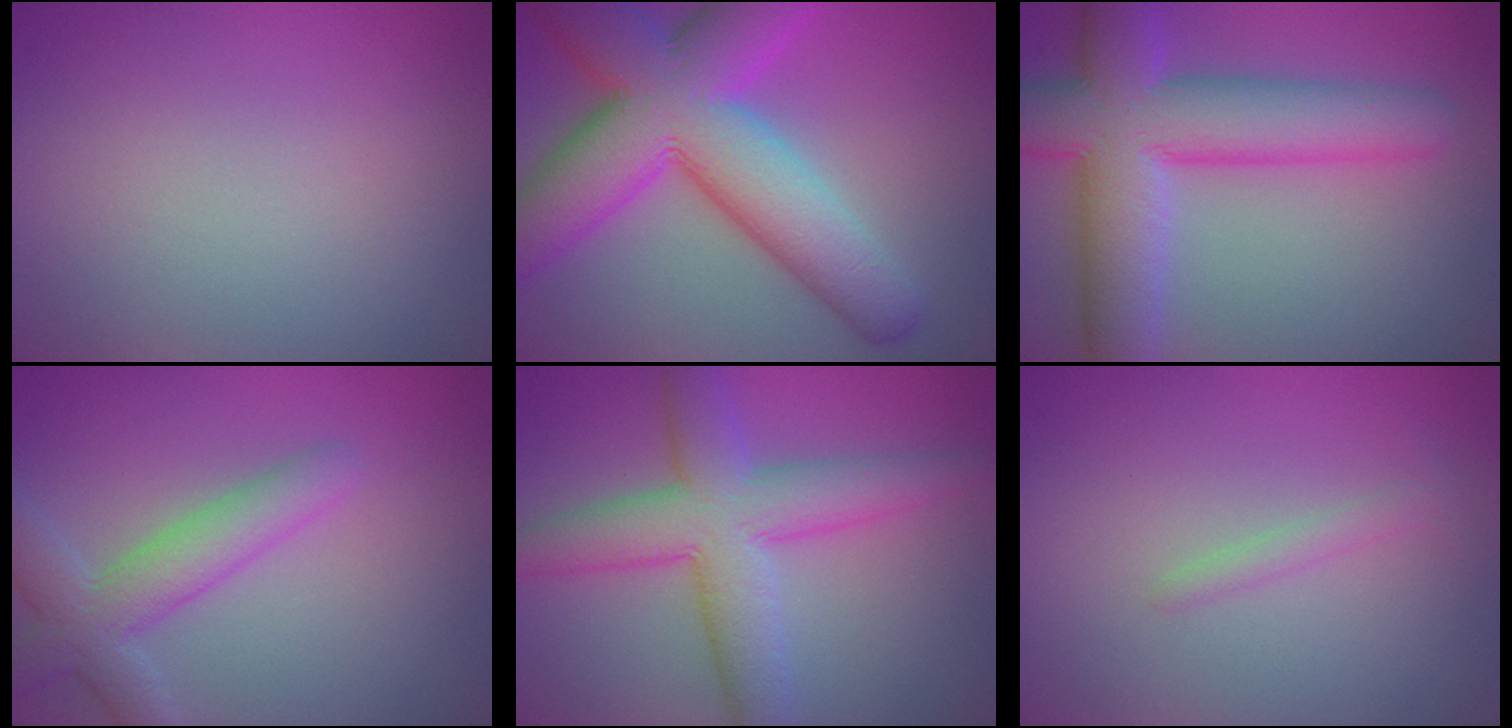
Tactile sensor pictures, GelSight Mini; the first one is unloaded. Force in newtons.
{"total": 12.9, "press": 12.9, "slide": 0.4}
{"total": 10.4, "press": 10.4, "slide": 0.4}
{"total": 4.7, "press": 4.7, "slide": 0.5}
{"total": 7.3, "press": 7.3, "slide": 0.1}
{"total": 1.1, "press": 1.1, "slide": 0.1}